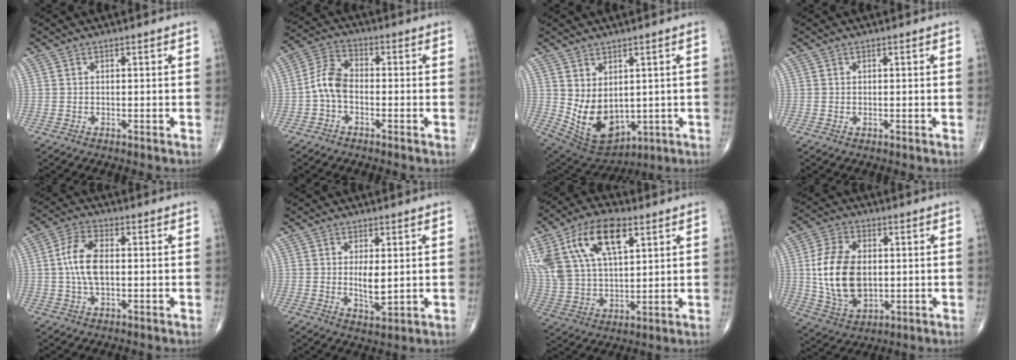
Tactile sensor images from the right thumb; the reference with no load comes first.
{"total": 6.3, "force": [-1.6, 3.7, 4.9], "torque": [-0.096, 0.025, -0.043]}
{"total": 11.4, "force": [0.6, 7.5, 8.6], "torque": [-0.134, -0.016, 0.047]}
{"total": 0.0}
{"total": 7.9, "force": [0.3, 3.9, 6.9], "torque": [-0.143, 0.012, 0.000]}
{"total": 3.3, "force": [0.3, 1.3, 3.1], "torque": [-0.048, -0.010, 0.010]}
{"total": 22.0, "force": [9.5, 11.5, 16.2], "torque": [-0.331, 0.003, 0.178]}
{"total": 14.8, "force": [0.5, 9.3, 11.5], "torque": [-0.212, -0.006, 0.018]}